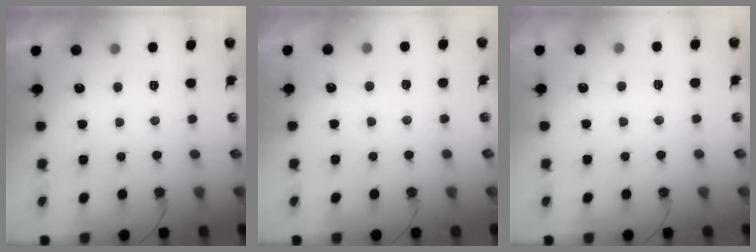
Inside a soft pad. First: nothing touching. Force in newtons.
{"total": 3.9, "press": 3.8, "slide": 0.5}
{"total": 3.9, "press": 3.8, "slide": 0.5}